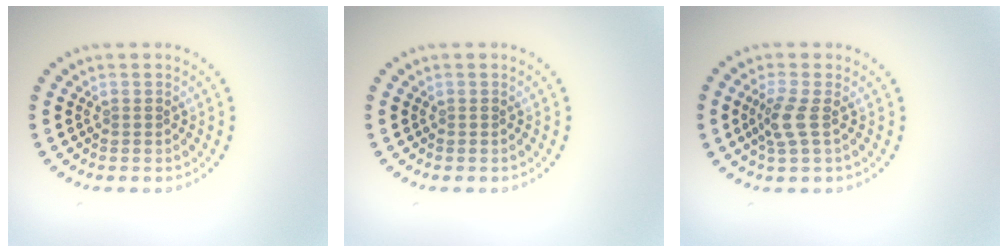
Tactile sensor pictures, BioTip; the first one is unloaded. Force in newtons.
{"total": 0.0}
{"total": 2.3, "press": 2.0, "slide": 1.2}